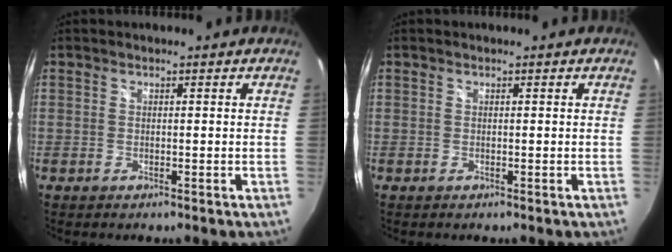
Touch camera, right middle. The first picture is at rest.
{"total": 0.0}